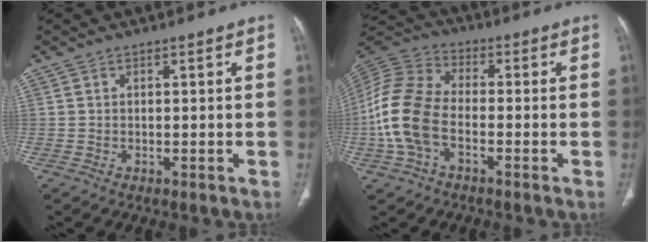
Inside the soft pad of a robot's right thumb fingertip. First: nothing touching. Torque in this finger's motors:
{"motor_torque": [-0.16, 0.51, 0.88, 0.87, 0.49]}